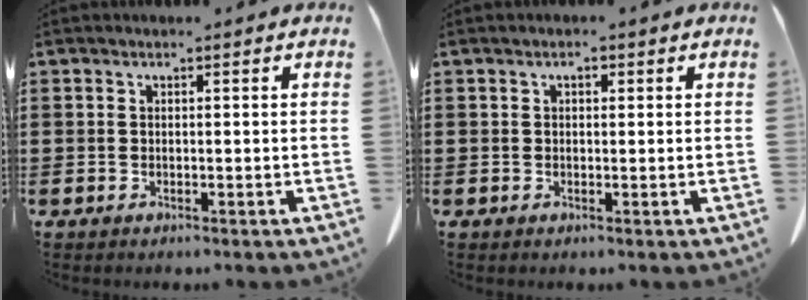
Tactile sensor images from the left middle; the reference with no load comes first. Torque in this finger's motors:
{"motor_torque": [0.01, -0.01, 0.06, 0.00]}